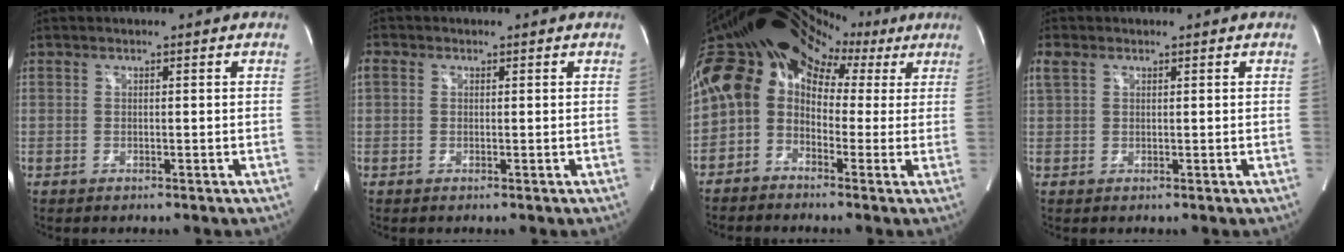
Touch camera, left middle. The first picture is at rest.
{"total": 2.3, "force": [0.6, 1.9, 1.2], "torque": [-0.046, 0.023, 0.015]}
{"total": 22.0, "force": [5.4, 17.7, 11.8], "torque": [-0.278, 0.133, 0.075]}
{"total": 2.8, "force": [1.4, 1.8, 1.6], "torque": [-0.056, 0.026, 0.036]}